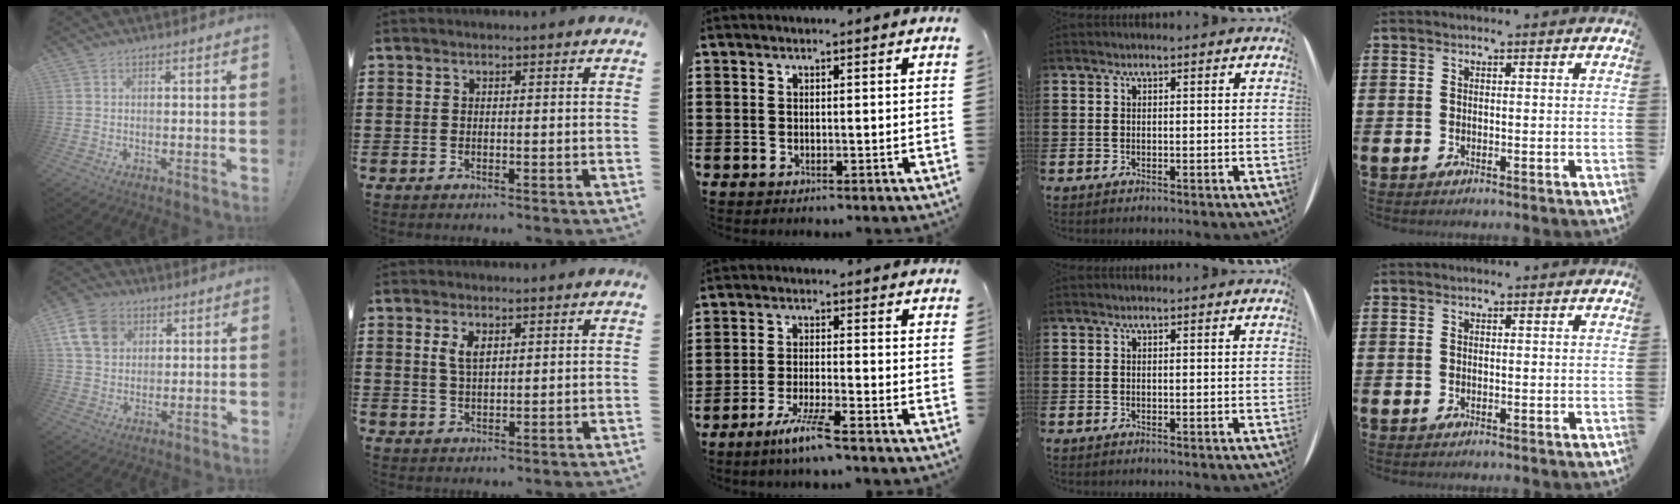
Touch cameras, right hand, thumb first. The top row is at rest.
{"thumb": {"total": 12.3, "force": [5.1, 9.5, 6.0], "torque": [-0.117, -0.017, 0.104]}, "index": {"total": 3.2, "force": [1.3, 1.5, 2.5], "torque": [-0.055, 0.006, 0.022]}, "middle": {"total": 5.6, "force": [-4.3, 0.0, 3.6], "torque": [-0.076, -0.013, -0.079]}}